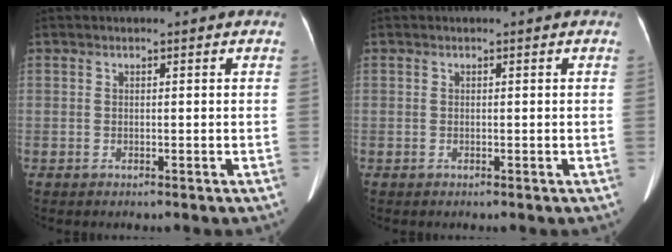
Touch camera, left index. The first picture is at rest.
{"total": 0.0}